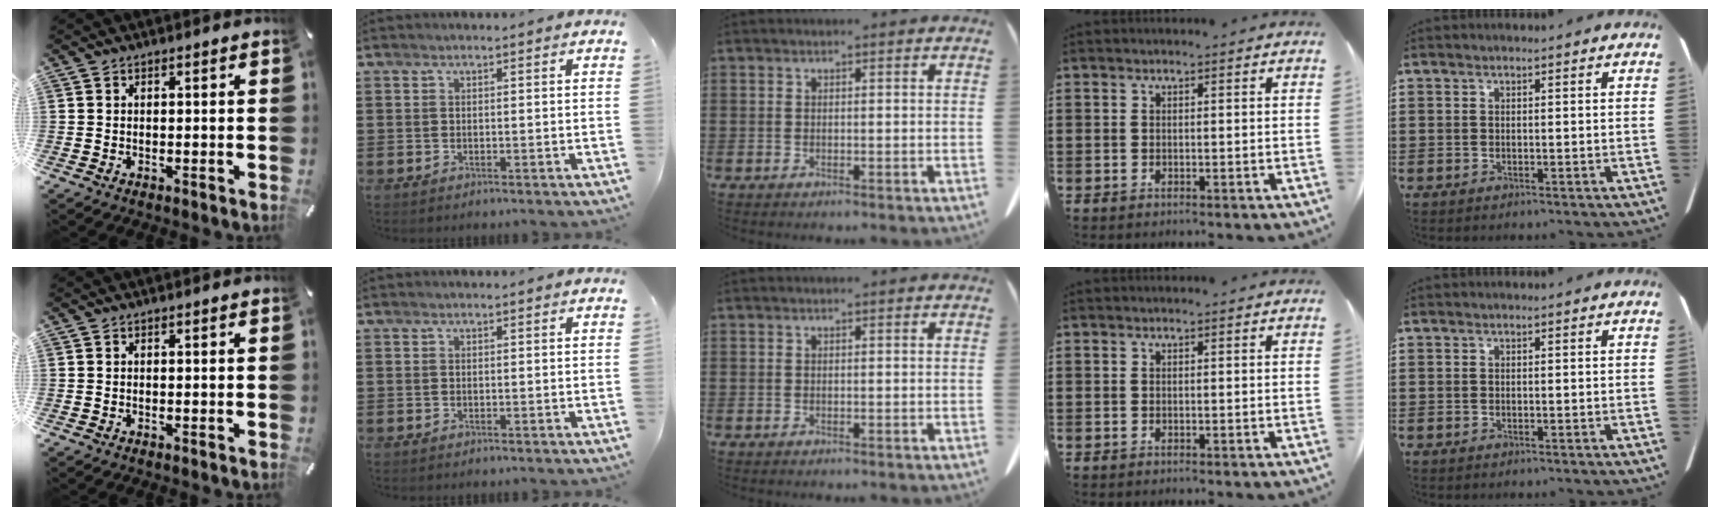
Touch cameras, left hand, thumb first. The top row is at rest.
{}